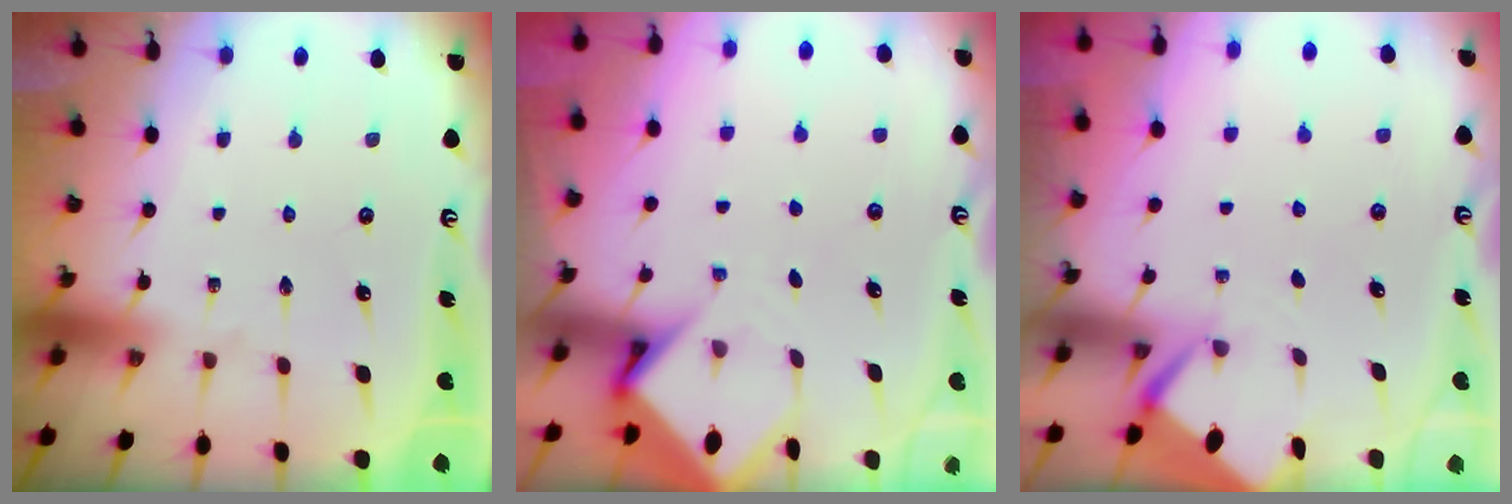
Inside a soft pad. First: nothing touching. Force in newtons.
{"total": 4.9, "press": 4.9, "slide": 0.4}
{"total": 2.6, "press": 2.6, "slide": 0.0}